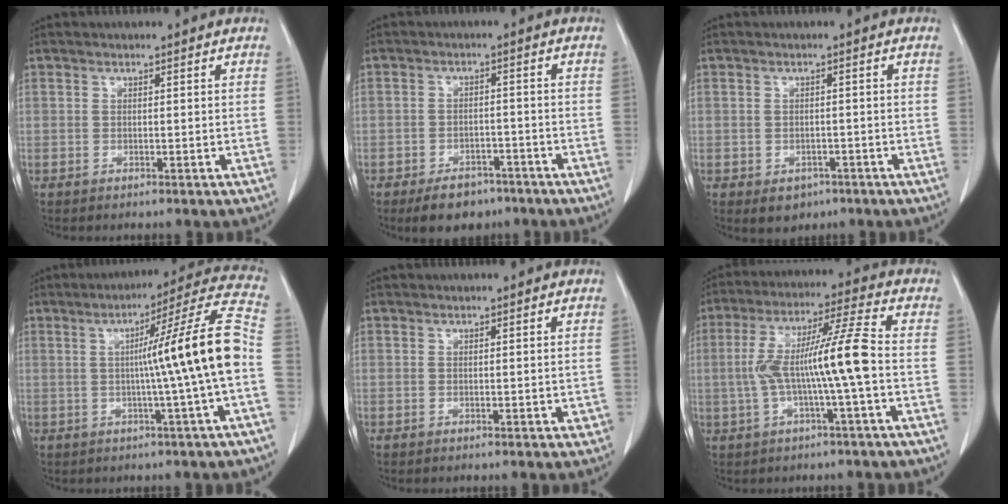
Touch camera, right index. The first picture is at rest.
{"total": 6.4, "force": [-4.7, 3.4, 2.7], "torque": [-0.043, 0.001, -0.069]}
{"total": 2.6, "force": [-1.4, 1.9, 1.1], "torque": [-0.010, 0.001, -0.010]}
{"total": 14.5, "force": [-1.0, -2.2, 14.3], "torque": [-0.196, 0.013, -0.019]}
{"total": 1.1, "force": [-0.2, 0.6, 1.0], "torque": [-0.010, 0.000, 0.000]}
{"total": 11.3, "force": [-1.3, -0.5, 11.3], "torque": [-0.218, 0.023, -0.026]}